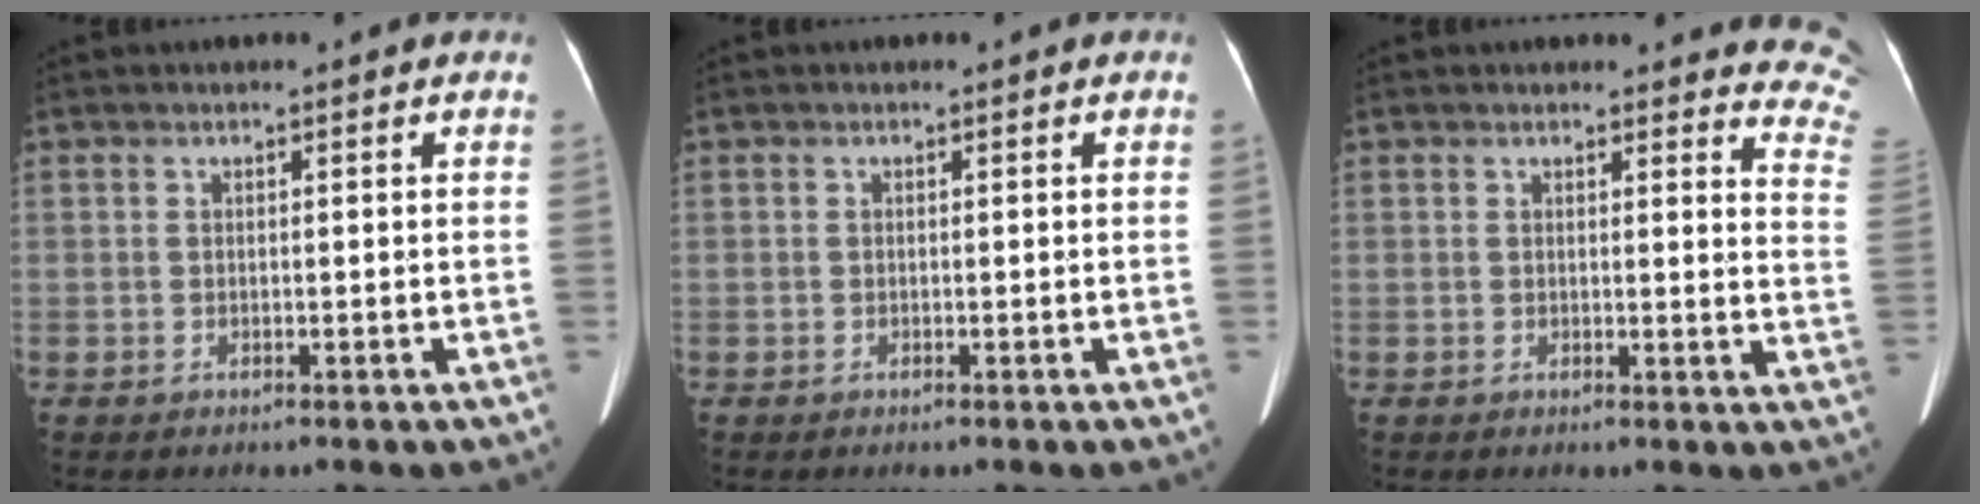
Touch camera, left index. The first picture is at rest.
{"total": 0.0}
{"total": 9.9, "force": [9.5, 2.2, 1.3], "torque": [0.030, -0.073, 0.052]}